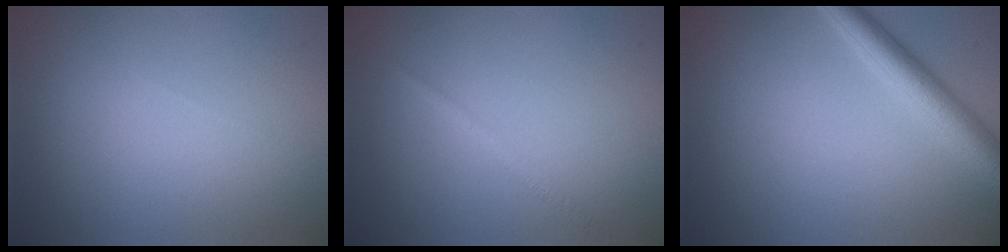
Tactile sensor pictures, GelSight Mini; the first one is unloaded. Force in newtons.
{"total": 1.1, "press": 1.1, "slide": 0.0}
{"total": 4.1, "press": 4.1, "slide": 0.2}